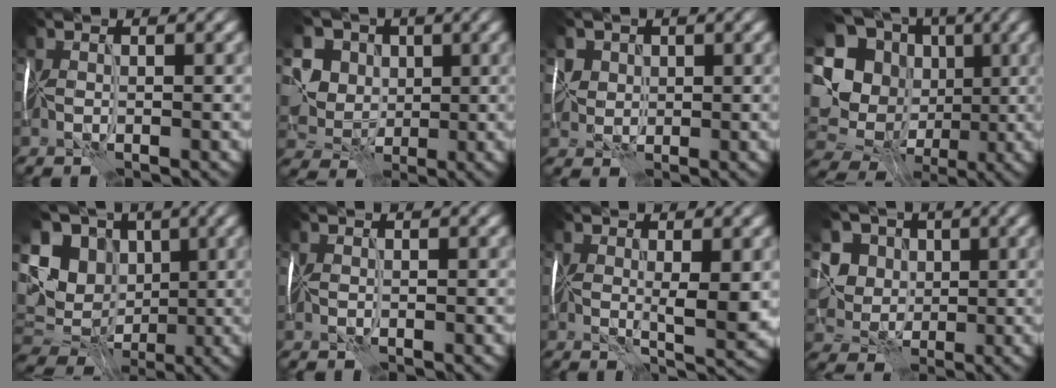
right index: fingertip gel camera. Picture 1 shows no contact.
{"total": 8.0, "force": [2.2, 6.8, 3.6], "torque": [-0.077, 0.022, 0.020]}
{"total": 3.2, "force": [1.4, 2.8, 0.5], "torque": [-0.017, 0.004, 0.024]}
{"total": 16.8, "force": [-0.1, 15.2, 7.2], "torque": [-0.179, 0.015, 0.002]}
{"total": 14.5, "force": [2.3, 12.3, 7.3], "torque": [-0.168, 0.013, 0.026]}
{"total": 0.0}
{"total": 3.2, "force": [0.3, 0.6, 3.1], "torque": [-0.047, -0.004, 0.008]}
{"total": 6.4, "force": [2.2, 5.6, 2.4], "torque": [-0.058, 0.016, 0.021]}